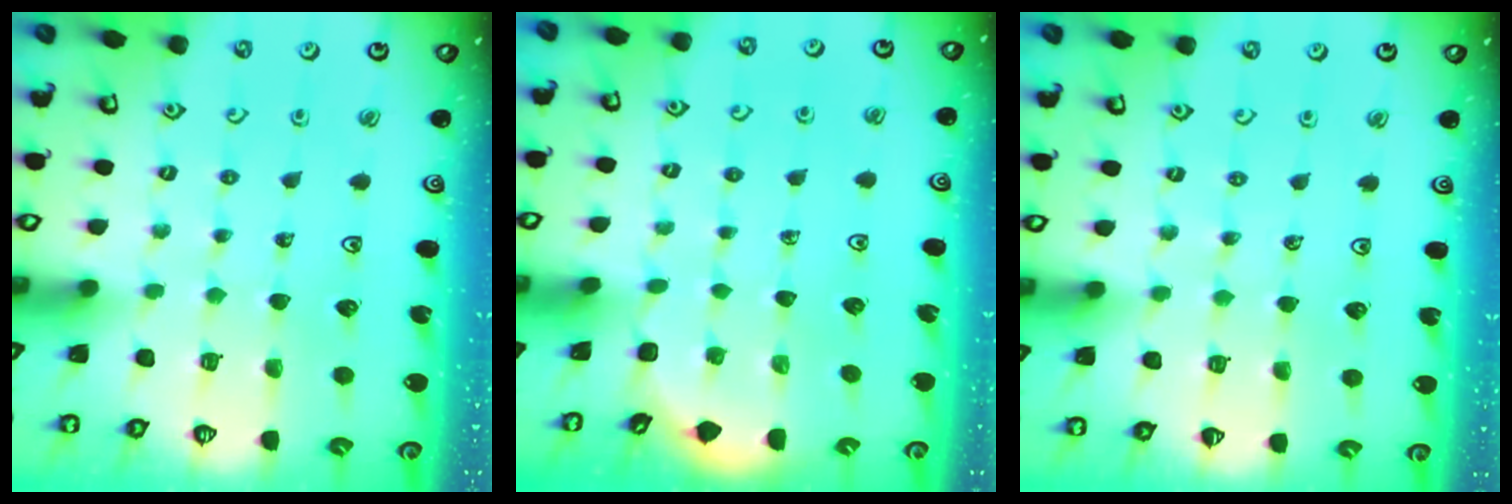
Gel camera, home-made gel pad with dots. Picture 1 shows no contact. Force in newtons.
{"total": 2.4, "press": 2.0, "slide": 1.3}
{"total": 2.1, "press": 2.1, "slide": 0.4}